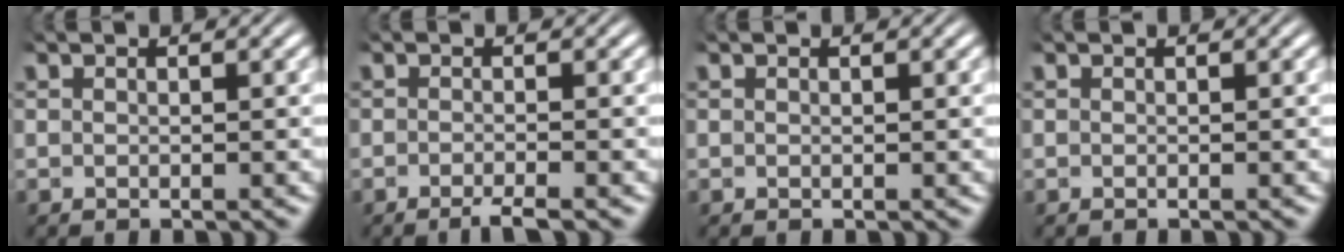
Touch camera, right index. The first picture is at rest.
{"total": 1.9, "force": [-1.6, 0.1, 1.1], "torque": [-0.009, 0.007, -0.035]}
{"total": 0.0}
{"total": 0.0}